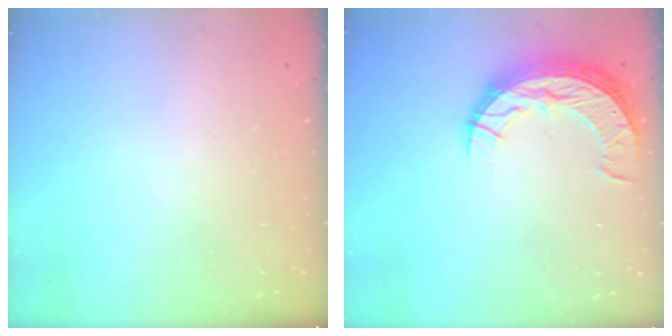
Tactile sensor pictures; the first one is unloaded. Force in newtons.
{"total": 12.2, "press": 12.2, "slide": 0.9}